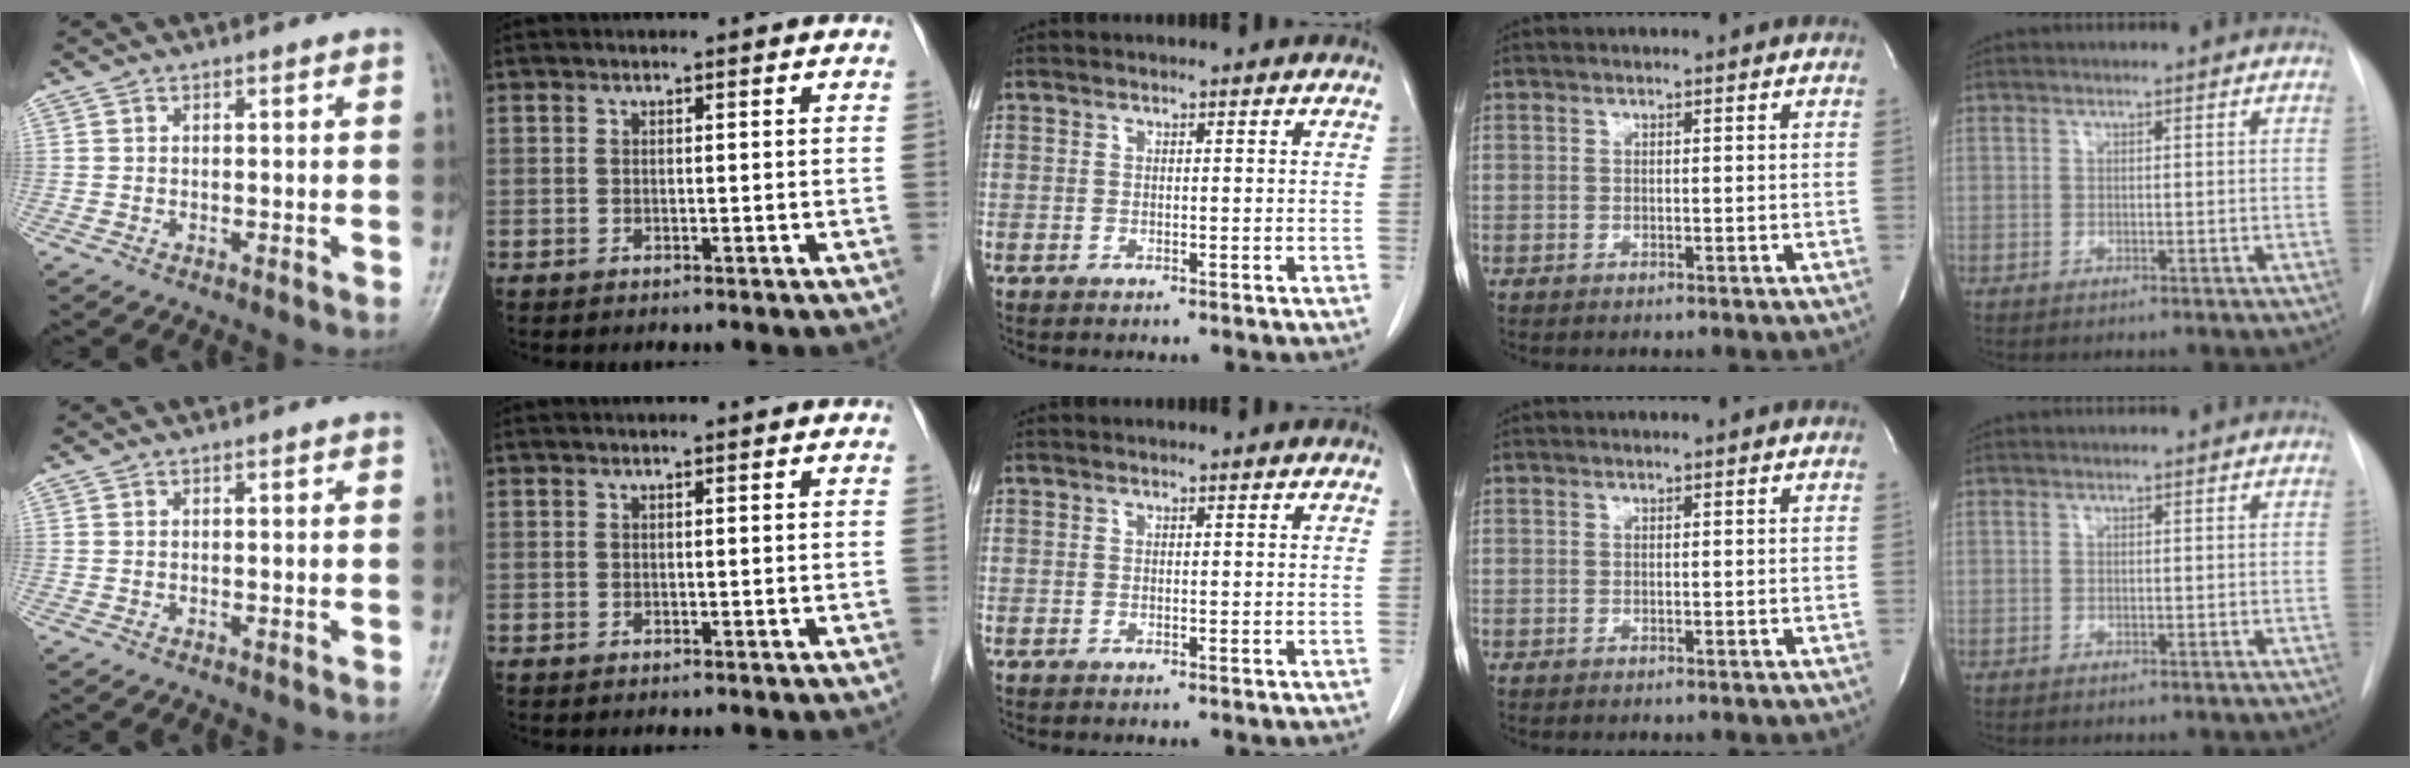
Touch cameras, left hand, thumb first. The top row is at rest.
{}